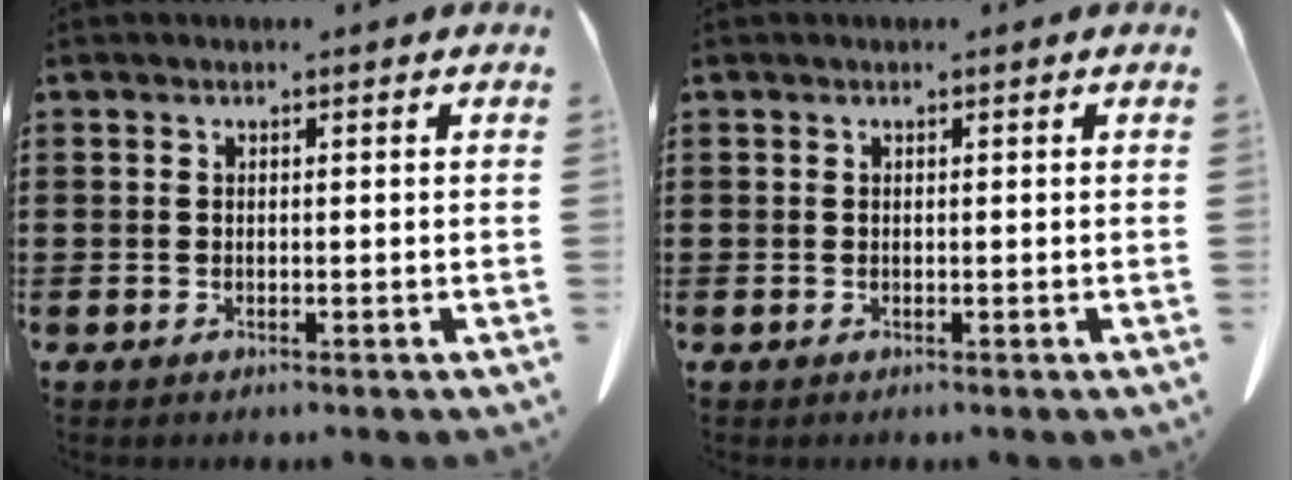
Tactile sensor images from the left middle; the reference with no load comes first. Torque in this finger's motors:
{"motor_torque": [-0.02, 0.02, 0.00, -0.01]}